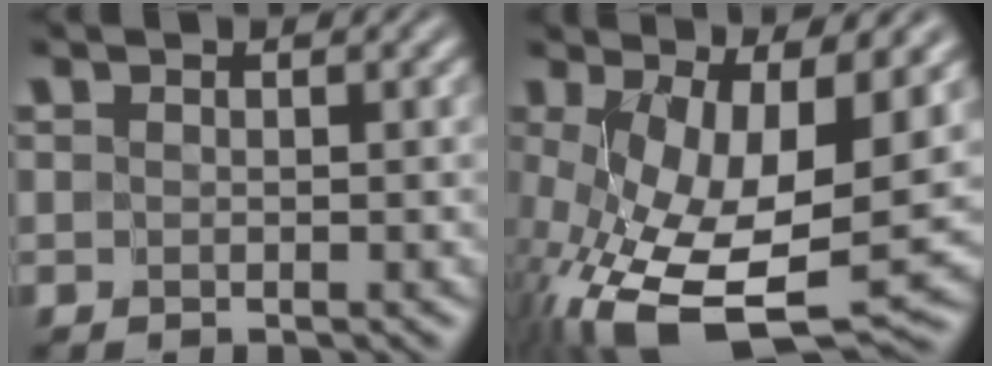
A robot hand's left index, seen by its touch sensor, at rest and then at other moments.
{"total": 13.1, "force": [-2.0, 5.3, 11.8], "torque": [-0.239, -0.033, -0.020]}